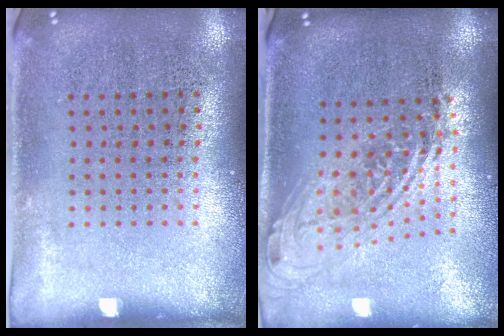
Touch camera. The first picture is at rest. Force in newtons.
{"total": 1.9, "press": 1.5, "slide": 1.3}